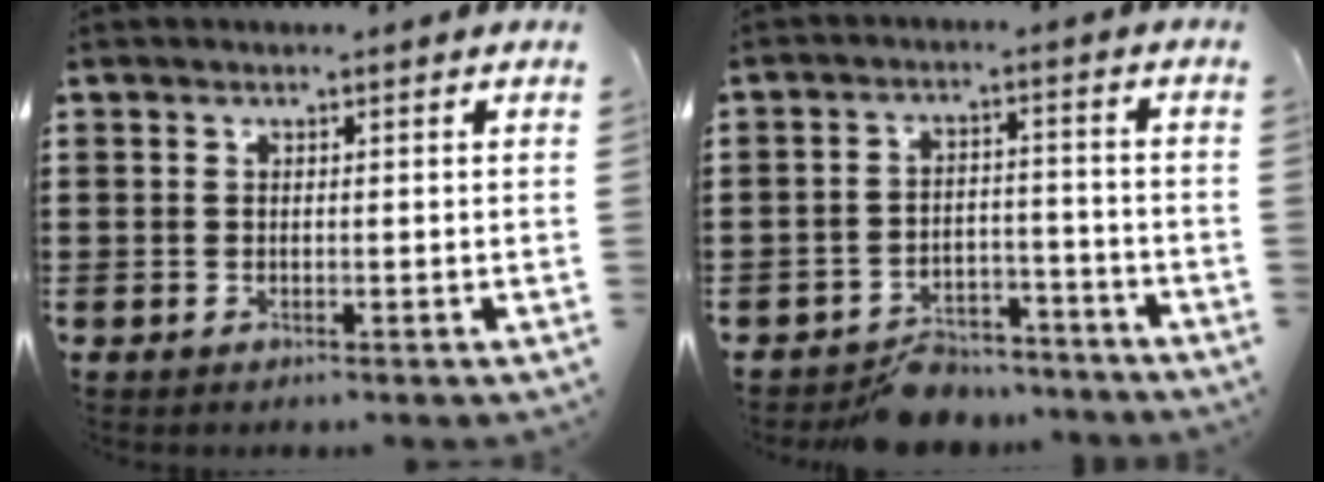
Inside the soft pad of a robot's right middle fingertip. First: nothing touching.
{"total": 6.1, "force": [-5.7, 1.9, 0.9], "torque": [-0.008, 0.026, -0.110]}